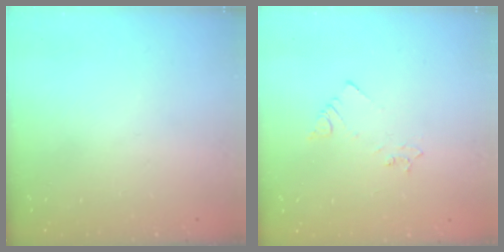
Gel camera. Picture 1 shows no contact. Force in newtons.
{"total": 2.1, "press": 2.1, "slide": 0.3}